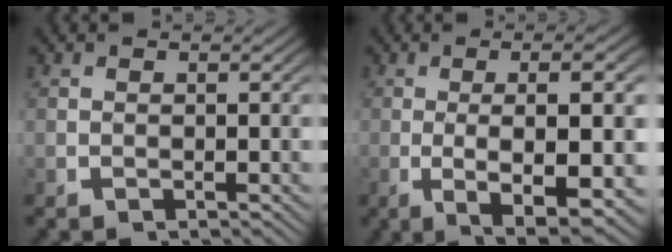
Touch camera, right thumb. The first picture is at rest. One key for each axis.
{"total": 8.8, "fx": -2.2, "fy": 2.9, "fz": 8.0, "tx": -0.146, "ty": -0.023, "tz": -0.017}